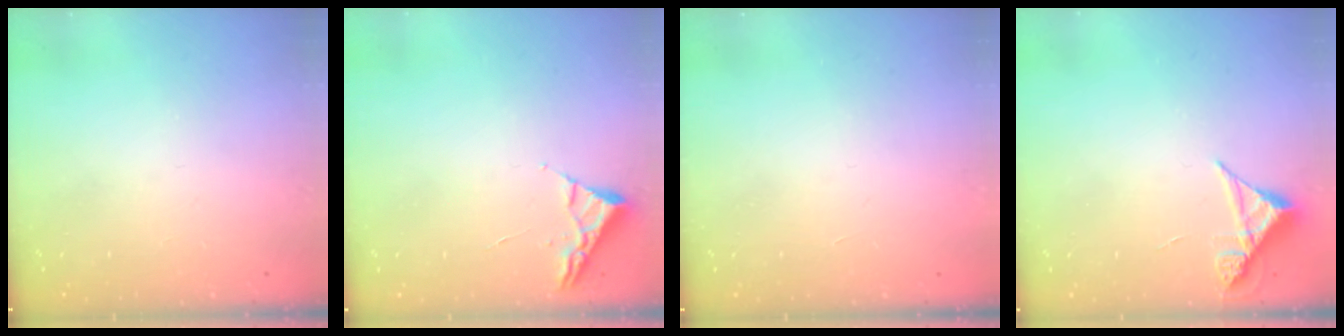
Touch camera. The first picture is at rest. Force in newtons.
{"total": 3.1, "press": 3.0, "slide": 0.4}
{"total": 1.5, "press": 1.5, "slide": 0.1}
{"total": 4.9, "press": 4.9, "slide": 0.4}